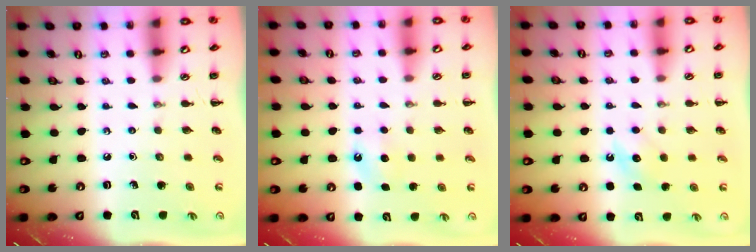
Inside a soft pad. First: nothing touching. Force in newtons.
{"total": 5.3, "press": 5.2, "slide": 1.2}
{"total": 4.9, "press": 4.7, "slide": 1.4}